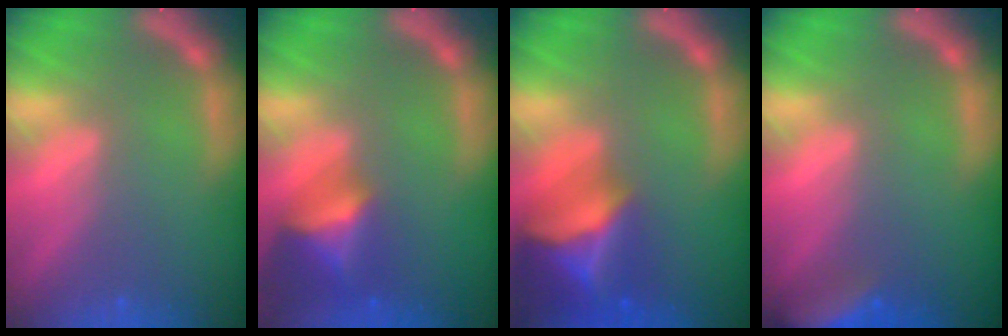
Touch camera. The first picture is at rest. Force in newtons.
{"total": 5.5}
{"total": 9.4}
{"total": 6.5}